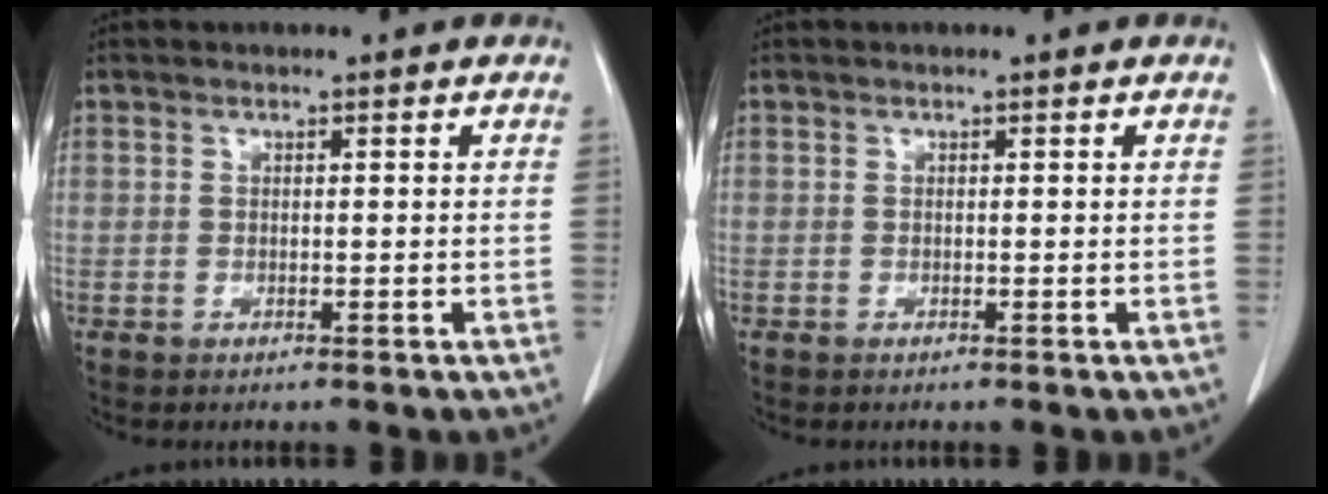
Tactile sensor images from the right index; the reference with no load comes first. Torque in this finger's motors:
{"motor_torque": [-0.05, -0.03, -0.01, 0.00]}